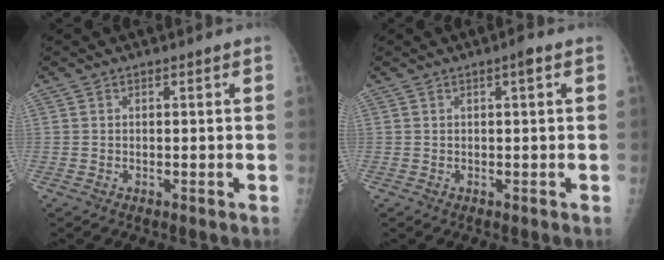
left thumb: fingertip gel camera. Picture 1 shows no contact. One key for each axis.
{"total": 1.6, "fx": 0.6, "fy": 0.2, "fz": 1.4, "tx": -0.027, "ty": 0.002, "tz": 0.006}